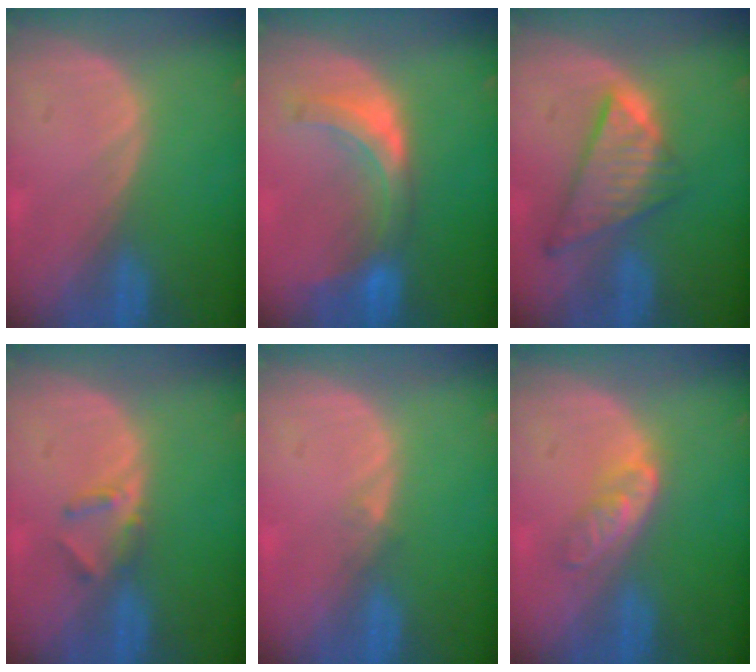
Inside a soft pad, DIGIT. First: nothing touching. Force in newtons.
{"total": 7.1, "press": 6.7, "slide": 2.5}
{"total": 8.6, "press": 7.3, "slide": 4.5}
{"total": 2.5, "press": 2.3, "slide": 1.0}
{"total": 0.9, "press": 0.7, "slide": 0.6}
{"total": 4.7, "press": 3.9, "slide": 2.5}